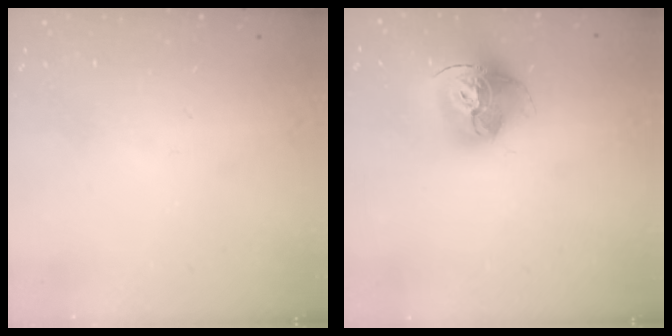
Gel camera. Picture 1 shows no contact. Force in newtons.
{"total": 17.4, "press": 17.3, "slide": 1.7}